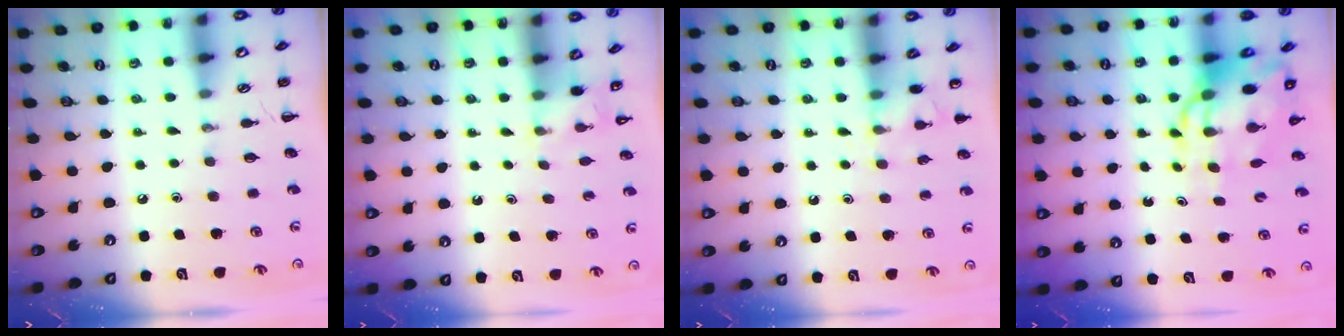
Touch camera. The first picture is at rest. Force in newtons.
{"total": 2.2, "press": 2.1, "slide": 0.7}
{"total": 6.1, "press": 5.9, "slide": 1.6}
{"total": 11.5, "press": 11.1, "slide": 3.1}